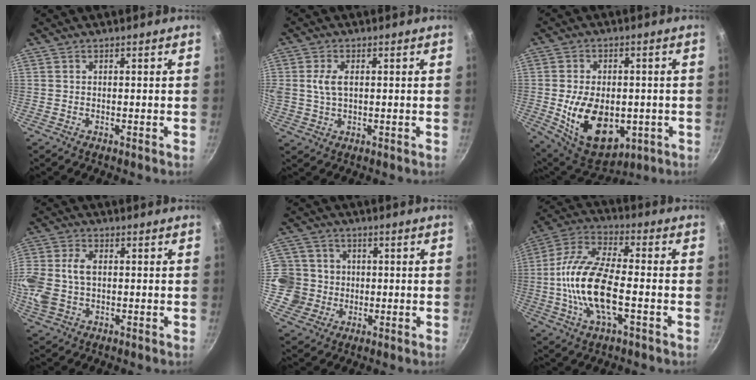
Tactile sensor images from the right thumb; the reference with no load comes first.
{"total": 4.9, "force": [0.8, 3.0, 3.8], "torque": [-0.070, 0.005, 0.015]}
{"total": 17.0, "force": [-3.0, 11.0, 12.6], "torque": [-0.182, -0.006, -0.026]}
{"total": 12.8, "force": [0.1, 8.9, 9.2], "torque": [-0.213, 0.015, -0.001]}
{"total": 9.8, "force": [-0.2, 9.6, 2.1], "torque": [-0.008, 0.012, -0.013]}
{"total": 16.7, "force": [-3.0, 6.8, 14.9], "torque": [-0.285, 0.032, -0.074]}